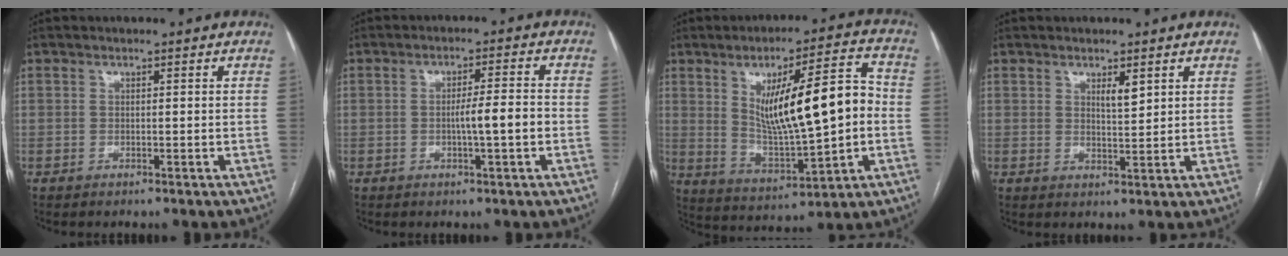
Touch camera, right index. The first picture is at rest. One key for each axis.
{"total": 4.8, "fx": -1.0, "fy": 0.1, "fz": 4.7, "tx": -0.074, "ty": 0.003, "tz": -0.015}
{"total": 16.1, "fx": 1.3, "fy": 3.1, "fz": 15.8, "tx": -0.260, "ty": 0.015, "tz": 0.032}
{"total": 2.5, "fx": 1.4, "fy": 0.6, "fz": 1.9, "tx": -0.036, "ty": -0.005, "tz": 0.027}